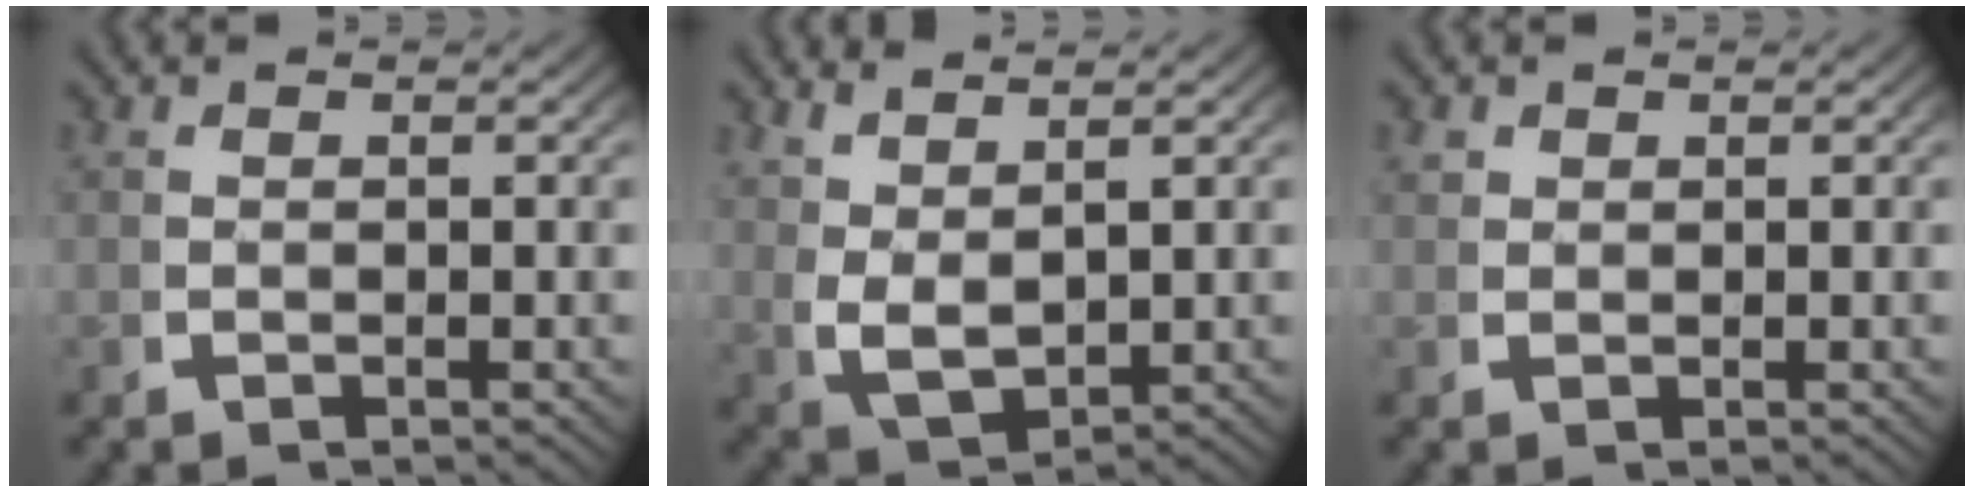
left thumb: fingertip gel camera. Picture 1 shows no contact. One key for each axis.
{"total": 4.7, "fx": 1.0, "fy": 3.0, "fz": 3.5, "tx": -0.086, "ty": -0.022, "tz": 0.038}
{"total": 1.0, "fx": 0.7, "fy": 0.6, "fz": 0.3, "tx": -0.005, "ty": -0.002, "tz": 0.019}